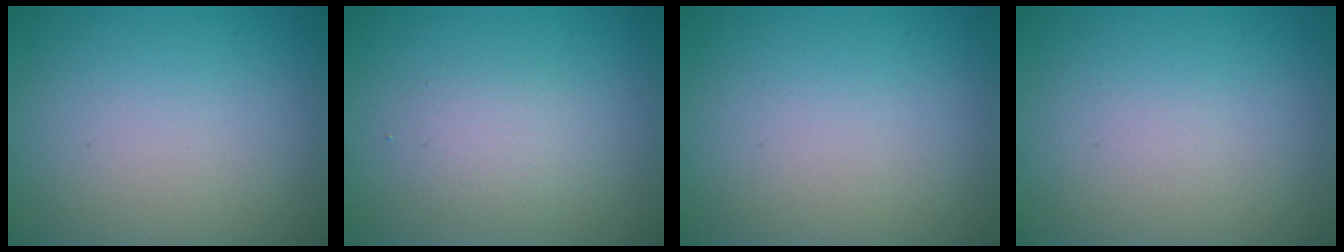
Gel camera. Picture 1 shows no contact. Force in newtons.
{"total": 2.0, "press": 2.0, "slide": 0.1}
{"total": 0.0}
{"total": 0.0}